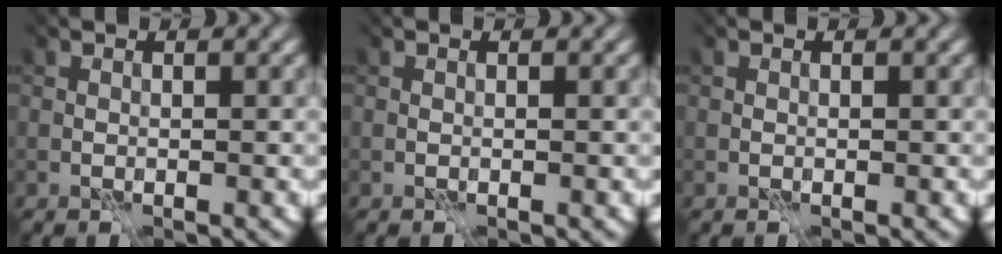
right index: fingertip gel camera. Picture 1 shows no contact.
{"total": 0.0}
{"total": 0.0}